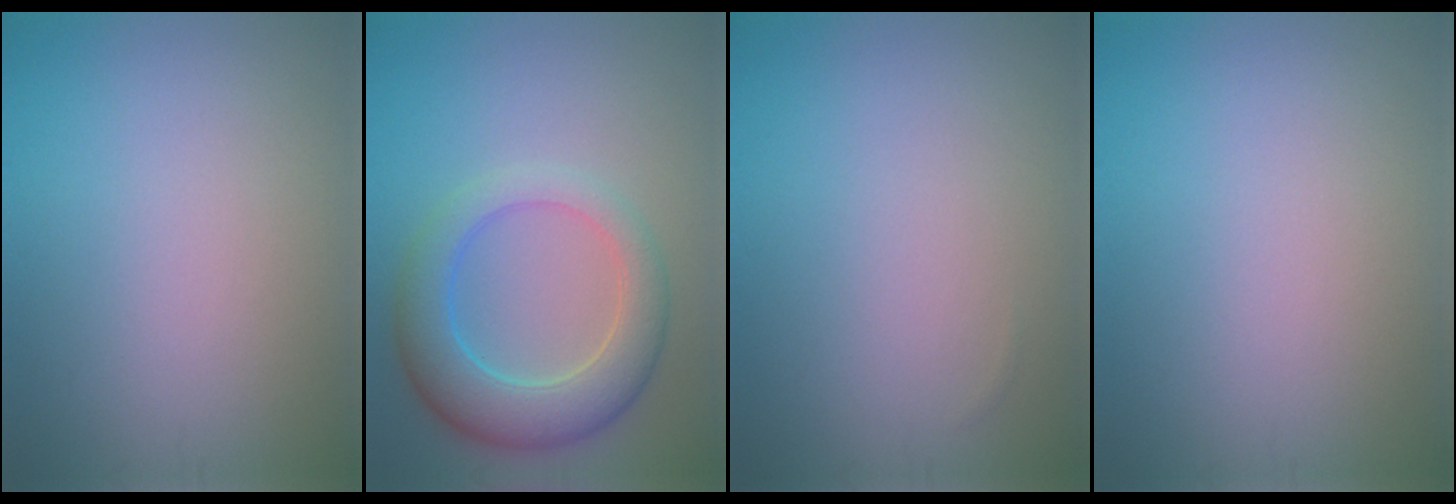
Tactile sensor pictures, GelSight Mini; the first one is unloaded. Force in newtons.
{"total": 6.3, "press": 6.3, "slide": 0.4}
{"total": 0.0}
{"total": 0.0}